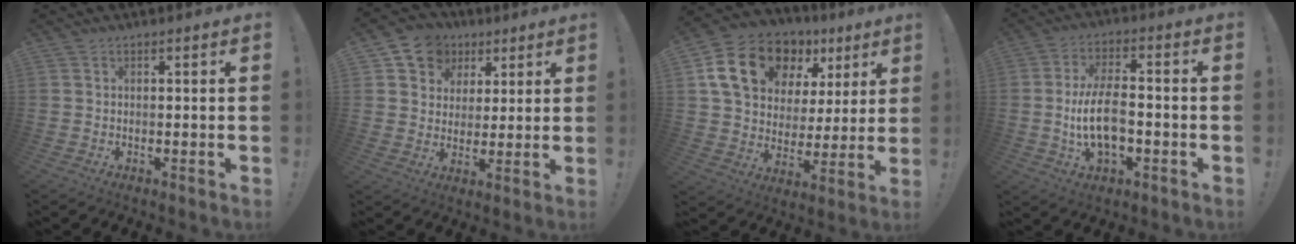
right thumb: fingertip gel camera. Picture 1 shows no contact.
{"total": 9.6, "force": [4.5, 8.2, 2.4], "torque": [-0.040, -0.021, 0.091]}
{"total": 19.5, "force": [10.2, 12.6, 10.8], "torque": [-0.180, -0.040, 0.196]}
{"total": 12.7, "force": [-2.4, 6.5, 10.6], "torque": [-0.193, 0.003, -0.046]}